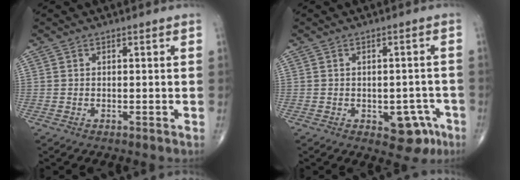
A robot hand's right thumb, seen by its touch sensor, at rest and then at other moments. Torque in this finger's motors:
{"motor_torque": [1.45, 1.27, 0.21, -0.42, 0.07]}